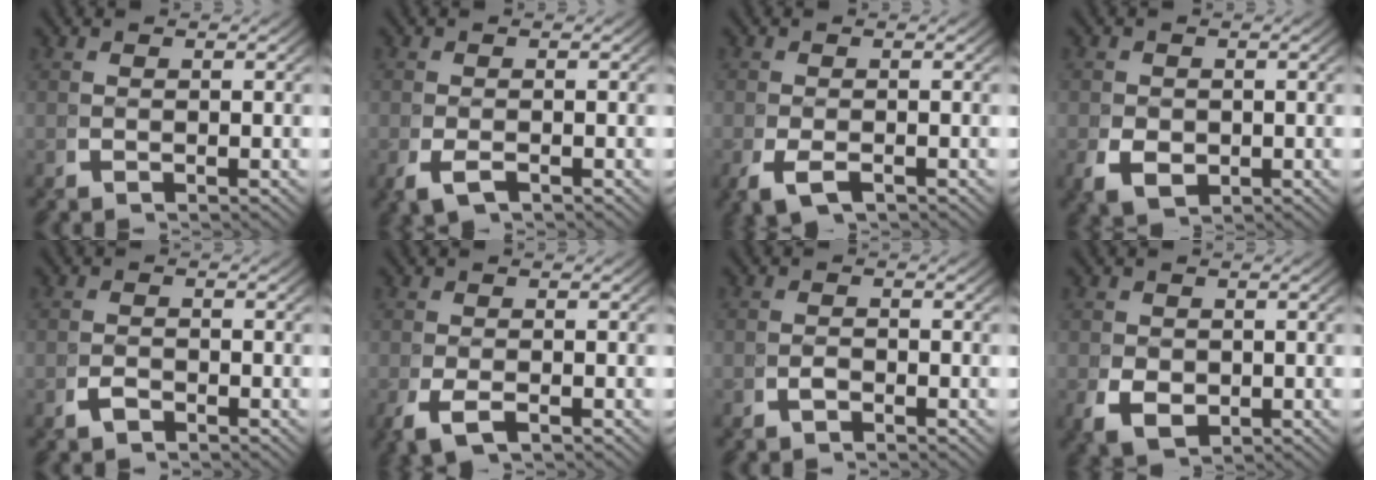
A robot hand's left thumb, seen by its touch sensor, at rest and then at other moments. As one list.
[{"total": 1.8, "force": [-1.1, 0.9, 1.1], "torque": [-0.034, -0.011, -0.010]}, {"total": 2.4, "force": [-1.4, 1.3, 1.4], "torque": [-0.041, -0.014, -0.016]}, {"total": 3.4, "force": [-0.7, 2.6, 2.1], "torque": [-0.045, -0.020, -0.002]}, {"total": 1.4, "force": [-1.2, 0.5, 0.4], "torque": [-0.011, -0.006, -0.021]}, {"total": 2.3, "force": [-1.2, 1.2, 1.6], "torque": [-0.048, -0.012, -0.015]}, {"total": 1.1, "force": [-0.9, 0.5, 0.4], "torque": [-0.013, -0.004, -0.016]}, {"total": 3.8, "force": [-0.8, 2.9, 2.3], "torque": [-0.053, -0.023, 0.000]}]